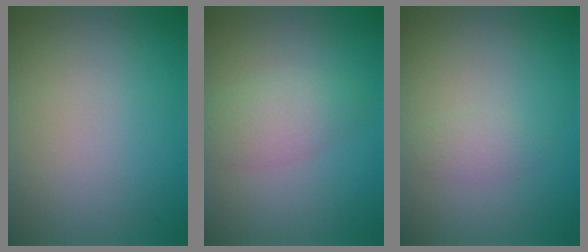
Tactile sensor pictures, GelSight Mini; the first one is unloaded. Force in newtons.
{"total": 3.0, "press": 3.0, "slide": 0.2}
{"total": 1.4, "press": 1.4, "slide": 0.1}